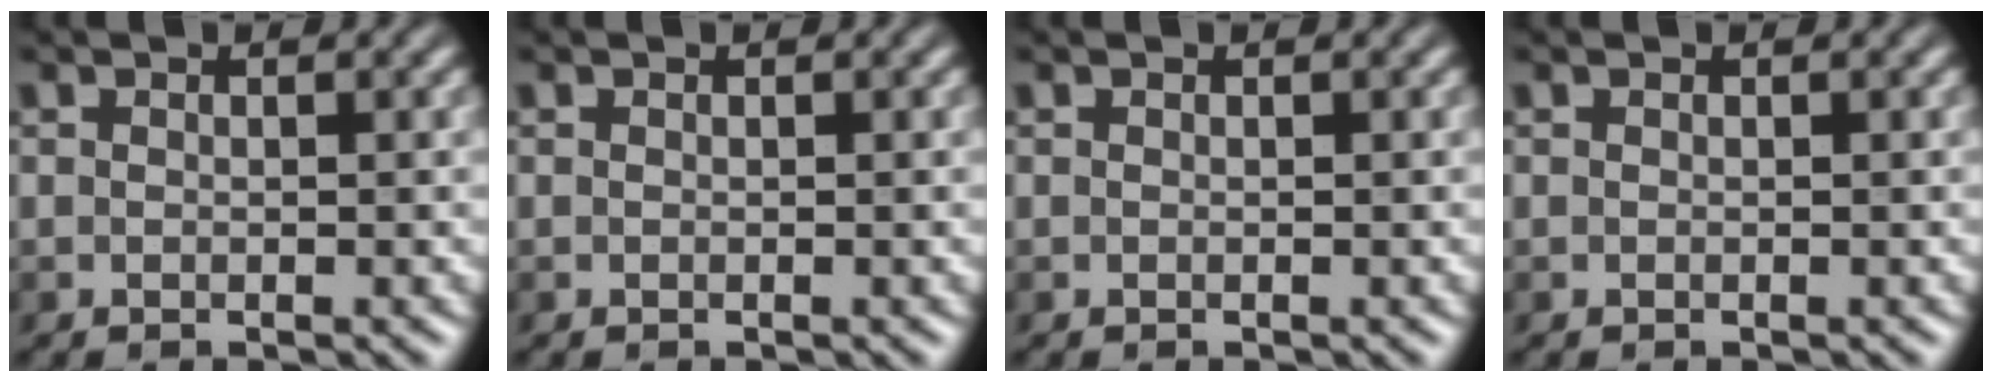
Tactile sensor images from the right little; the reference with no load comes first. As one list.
[{"total": 0.0}, {"total": 0.0}, {"total": 0.0}]